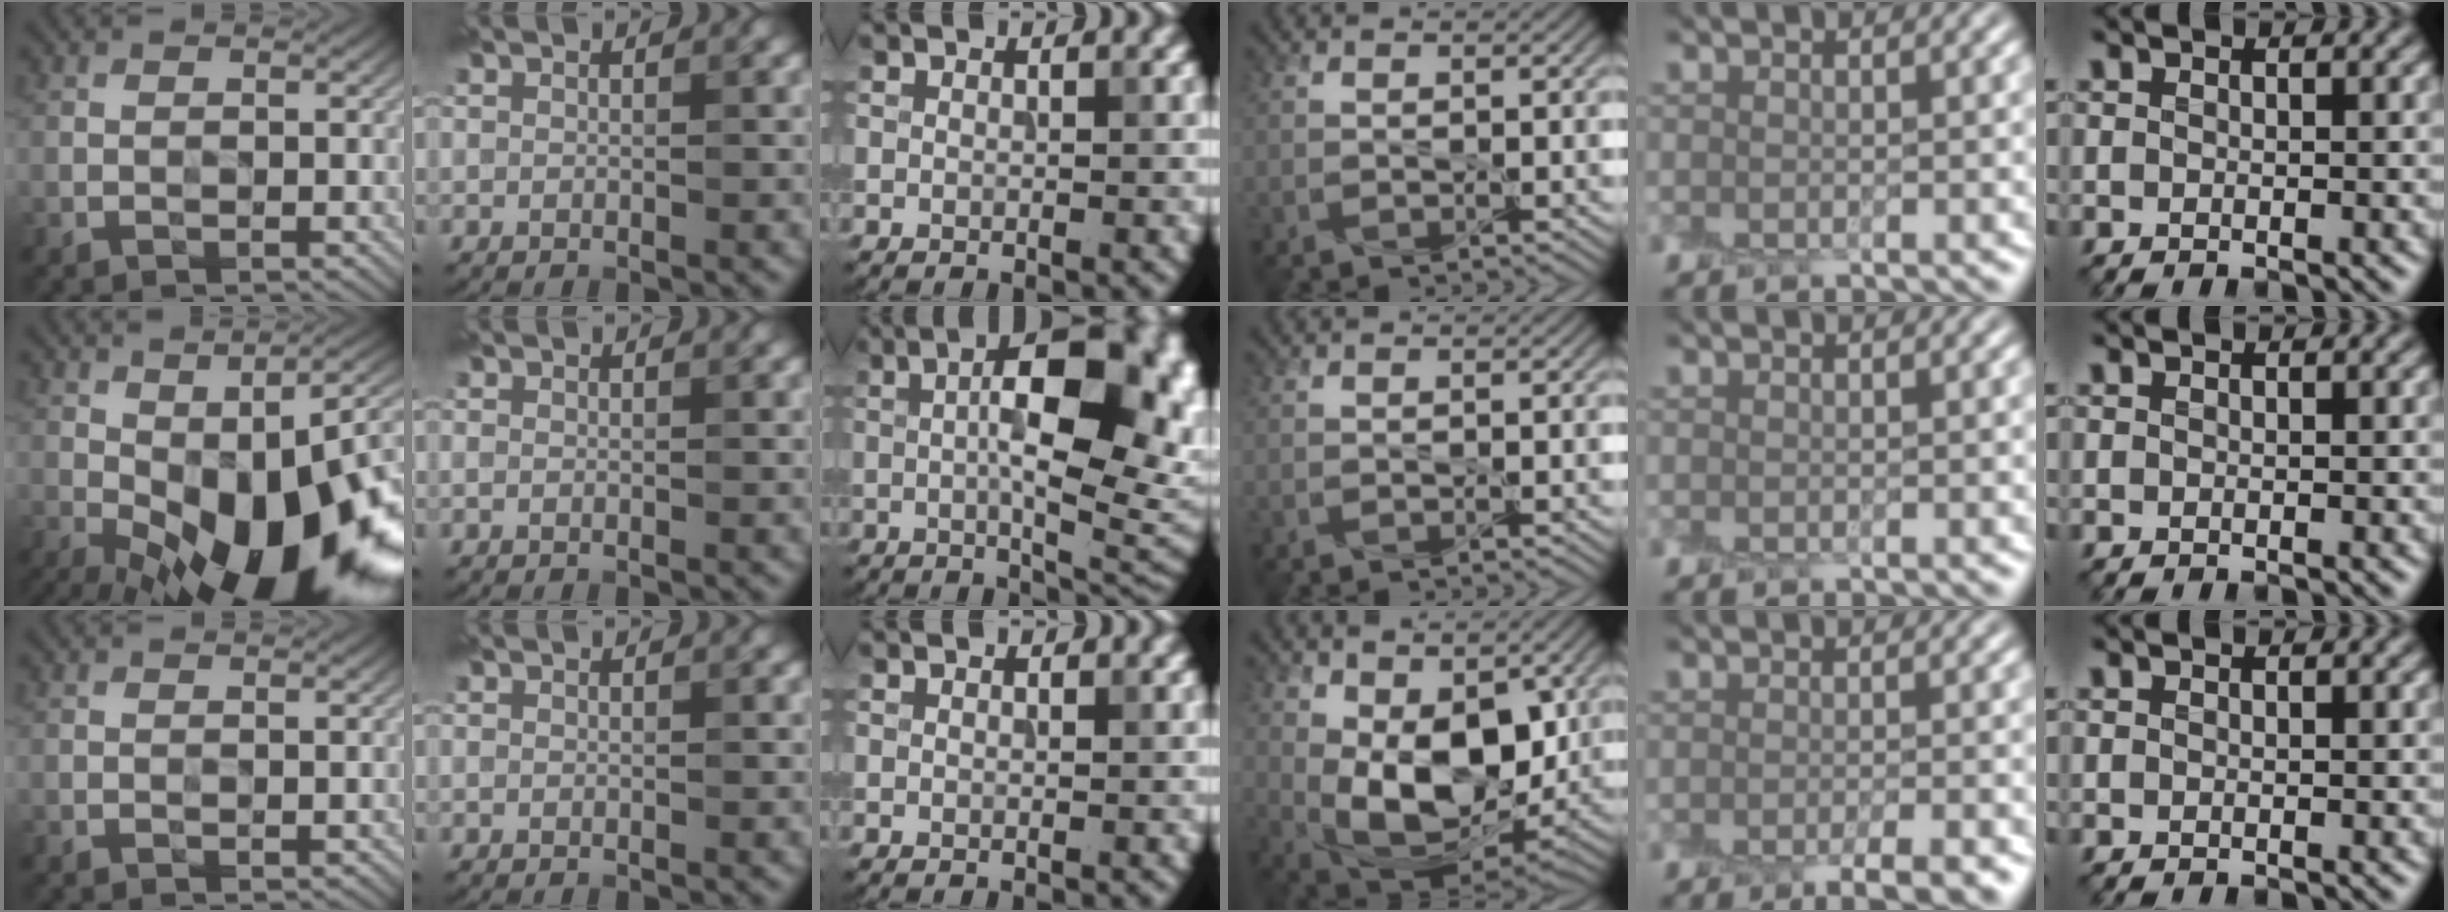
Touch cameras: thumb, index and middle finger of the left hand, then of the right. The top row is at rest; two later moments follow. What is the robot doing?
{"motion": "peel", "object": "plastic wrap"}